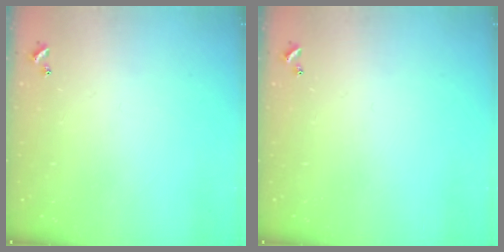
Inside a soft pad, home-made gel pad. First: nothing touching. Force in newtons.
{"total": 0.0}